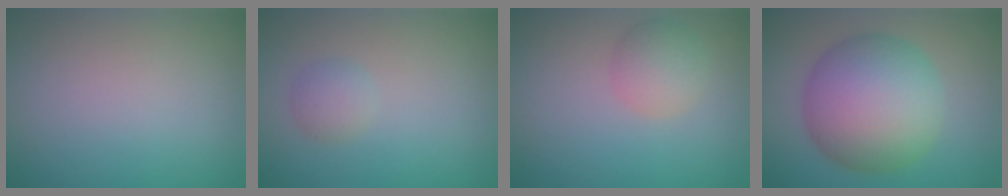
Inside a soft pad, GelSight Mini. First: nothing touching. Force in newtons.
{"total": 1.5, "press": 1.5, "slide": 0.0}
{"total": 2.6, "press": 2.6, "slide": 0.1}
{"total": 10.2, "press": 10.2, "slide": 0.5}